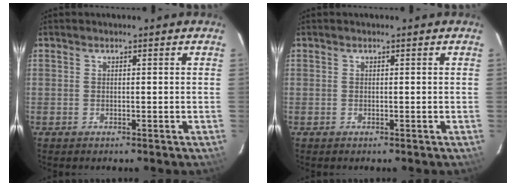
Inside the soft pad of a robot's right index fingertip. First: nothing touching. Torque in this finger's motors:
{"motor_torque": [-0.04, -0.02, -0.02, 0.00]}